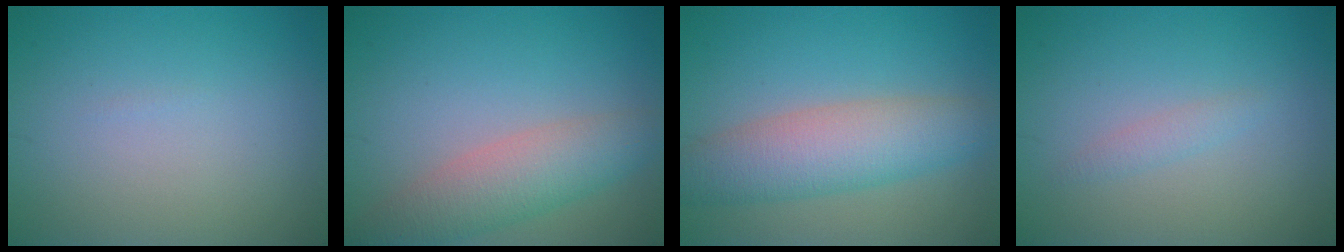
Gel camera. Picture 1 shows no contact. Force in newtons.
{"total": 4.7, "press": 4.7, "slide": 0.3}
{"total": 6.1, "press": 6.1, "slide": 0.3}
{"total": 1.0, "press": 1.0, "slide": 0.1}